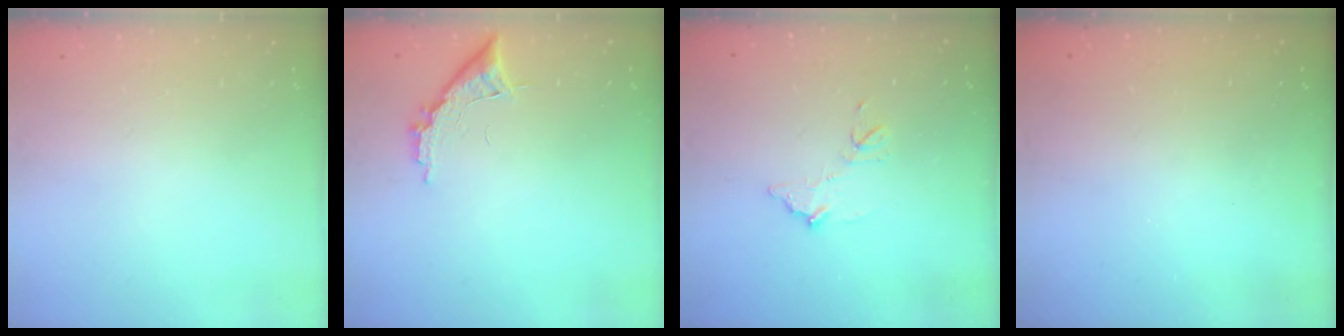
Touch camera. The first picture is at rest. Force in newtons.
{"total": 9.0, "press": 9.0, "slide": 0.4}
{"total": 9.2, "press": 9.2, "slide": 0.3}
{"total": 2.9, "press": 2.7, "slide": 0.8}